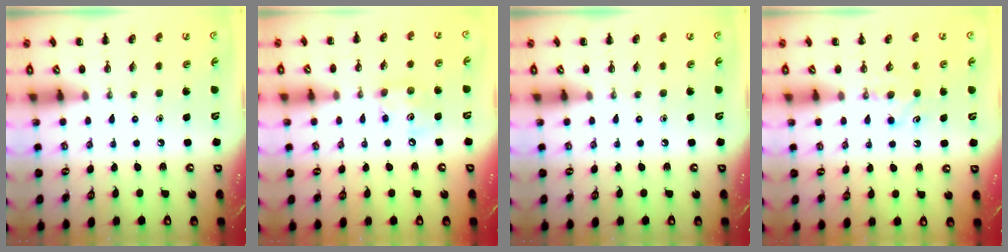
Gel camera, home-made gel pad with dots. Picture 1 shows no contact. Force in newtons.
{"total": 6.4, "press": 6.4, "slide": 0.8}
{"total": 0.0}
{"total": 5.1, "press": 4.8, "slide": 1.5}